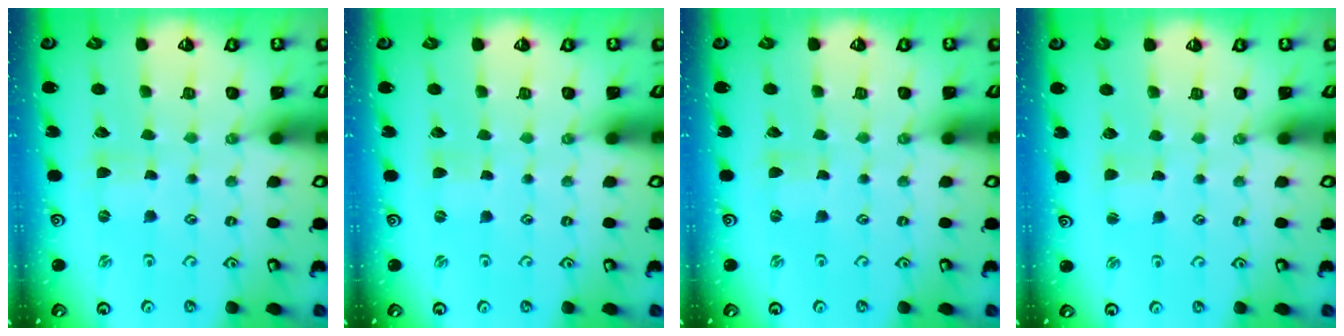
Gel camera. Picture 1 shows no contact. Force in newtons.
{"total": 0.0}
{"total": 0.0}
{"total": 1.7, "press": 1.7, "slide": 0.2}